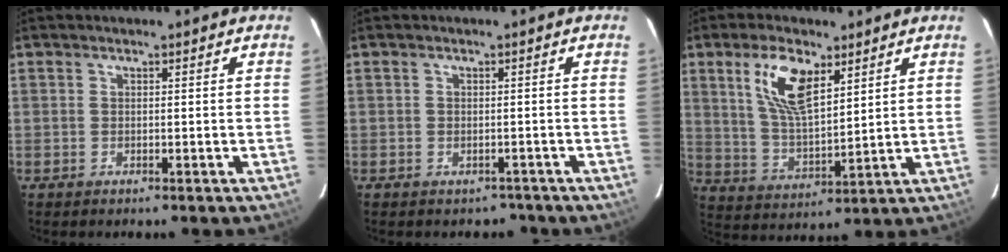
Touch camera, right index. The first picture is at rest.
{"total": 2.9, "force": [-2.0, 2.0, 0.2], "torque": [-0.001, 0.010, -0.020]}
{"total": 11.3, "force": [5.6, 4.6, 8.6], "torque": [-0.166, 0.008, 0.116]}